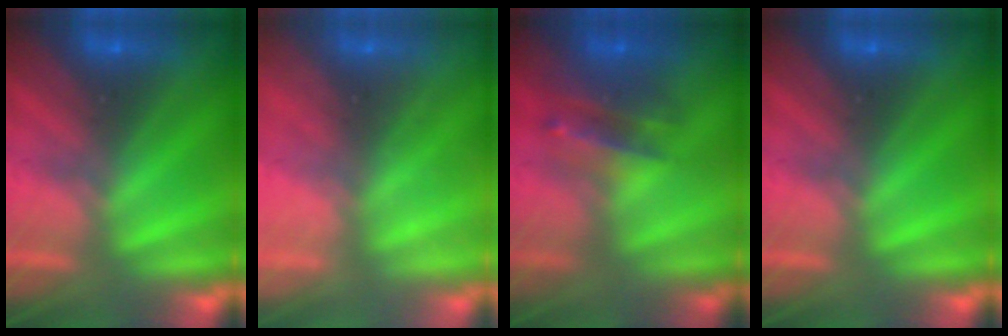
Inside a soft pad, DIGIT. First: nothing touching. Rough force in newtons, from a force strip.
{"total": 2.1}
{"total": 2.7}
{"total": 0.0}